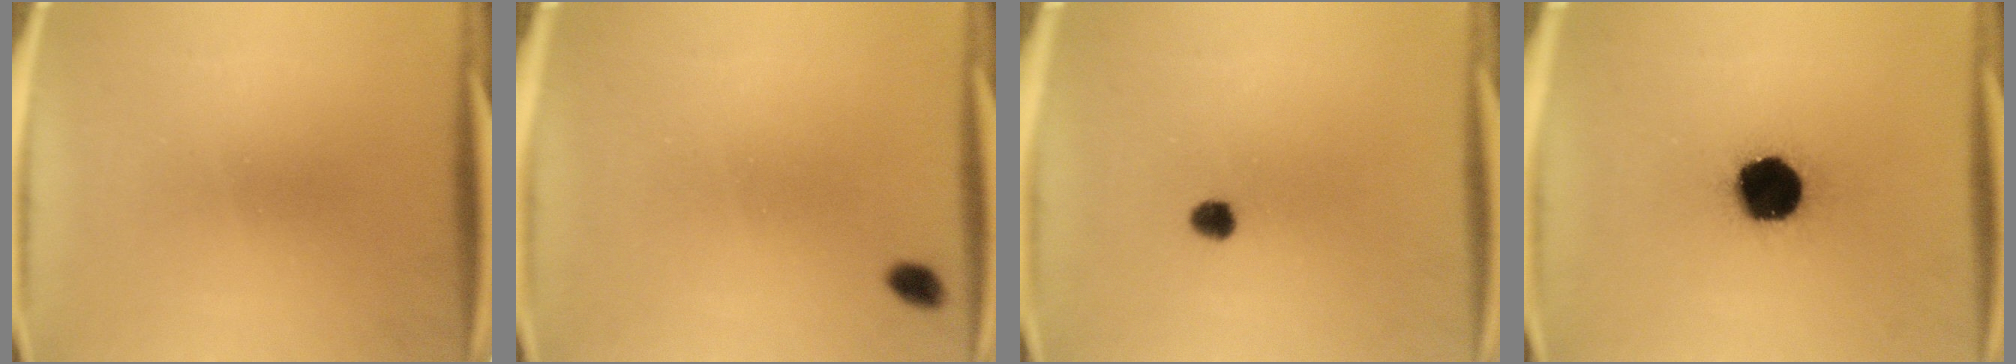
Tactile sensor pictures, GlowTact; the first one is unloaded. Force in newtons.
{"total": 2.0}
{"total": 2.5}
{"total": 17.5}